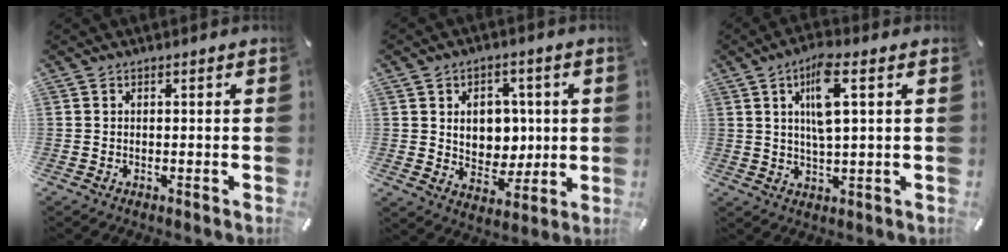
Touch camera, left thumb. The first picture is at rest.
{"total": 9.4, "force": [1.2, 7.9, 5.0], "torque": [-0.058, -0.001, 0.023]}
{"total": 9.1, "force": [3.1, 2.5, 8.2], "torque": [-0.155, -0.002, 0.046]}